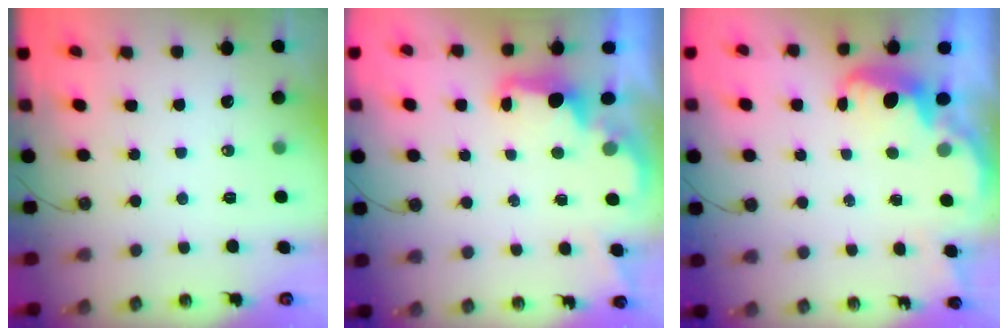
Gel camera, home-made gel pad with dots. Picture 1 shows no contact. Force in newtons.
{"total": 2.2, "press": 2.1, "slide": 0.8}
{"total": 2.6, "press": 2.6, "slide": 0.6}